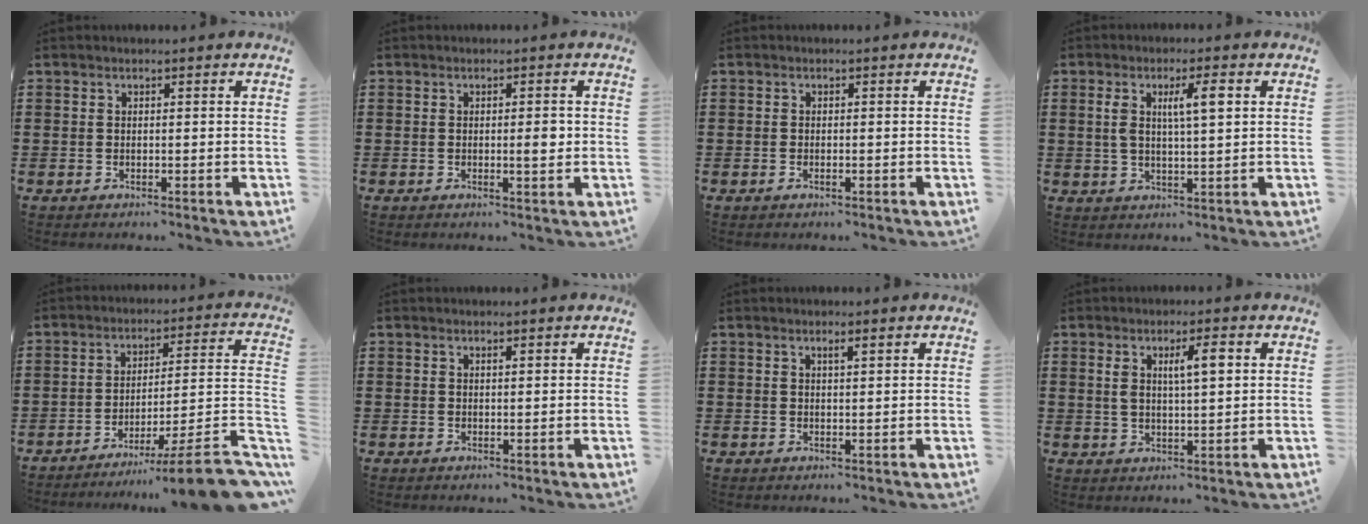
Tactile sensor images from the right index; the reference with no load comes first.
{"total": 2.3, "force": [0.0, 0.5, 2.2], "torque": [-0.042, -0.001, -0.001]}
{"total": 0.6, "force": [-0.3, 0.2, 0.5], "torque": [-0.011, -0.004, -0.006]}
{"total": 5.9, "force": [1.7, 1.5, 5.5], "torque": [-0.103, 0.004, 0.024]}
{"total": 9.1, "force": [-6.5, -0.1, 6.3], "torque": [-0.093, -0.003, -0.128]}
{"total": 0.6, "force": [0.3, 0.2, 0.4], "torque": [-0.009, 0.001, 0.007]}
{"total": 1.2, "force": [0.5, 0.2, 1.0], "torque": [-0.019, 0.002, 0.008]}
{"total": 5.0, "force": [1.6, 1.4, 4.5], "torque": [-0.077, 0.002, 0.020]}